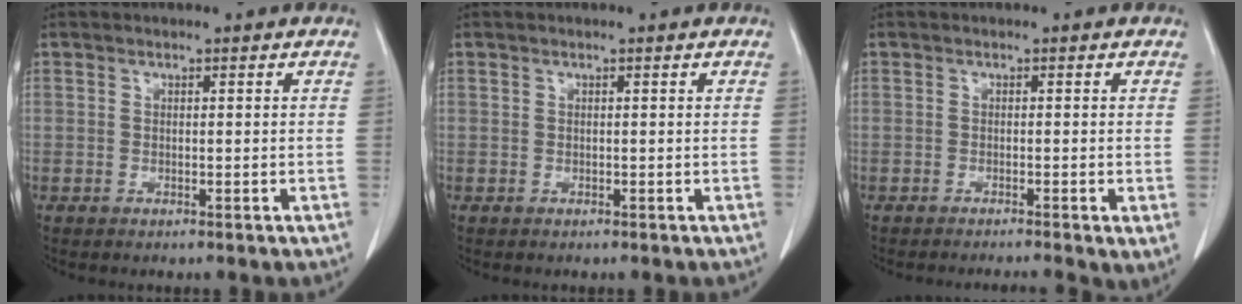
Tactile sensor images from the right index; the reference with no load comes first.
{"total": 0.0}
{"total": 5.3, "force": [-3.5, 0.8, 3.9], "torque": [-0.045, -0.014, -0.057]}